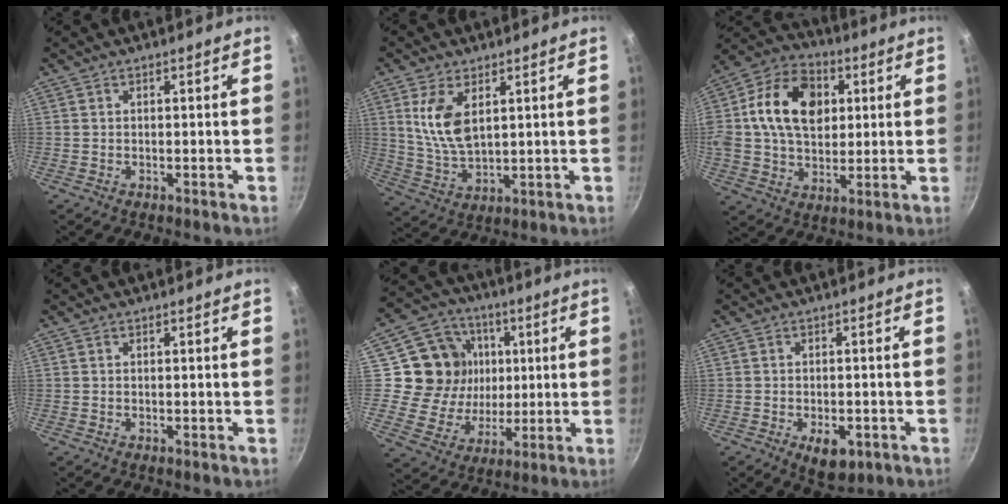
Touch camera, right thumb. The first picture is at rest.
{"total": 9.4, "force": [3.2, 4.8, 7.4], "torque": [-0.141, -0.024, 0.072]}
{"total": 19.0, "force": [3.8, 13.6, 12.7], "torque": [-0.197, 0.019, 0.053]}
{"total": 0.0}
{"total": 16.6, "force": [3.1, 14.9, 6.8], "torque": [-0.095, 0.004, 0.056]}
{"total": 6.6, "force": [-2.6, 3.6, 4.9], "torque": [-0.054, 0.007, -0.026]}